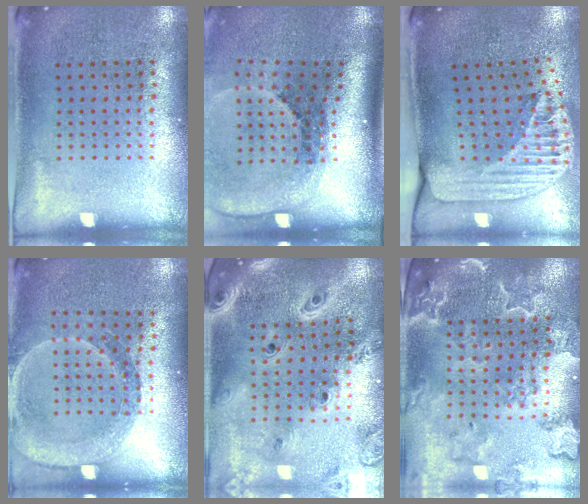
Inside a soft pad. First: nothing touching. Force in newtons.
{"total": 2.8, "press": 1.8, "slide": 2.1}
{"total": 2.6, "press": 1.8, "slide": 1.8}
{"total": 1.5, "press": 1.4, "slide": 0.5}
{"total": 3.5, "press": 2.8, "slide": 2.1}
{"total": 3.3, "press": 3.0, "slide": 1.4}